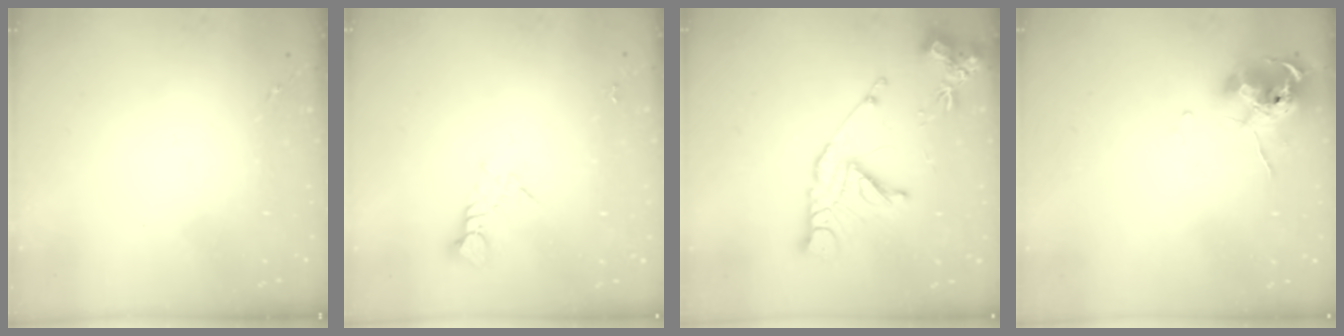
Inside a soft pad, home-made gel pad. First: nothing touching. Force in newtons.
{"total": 3.5, "press": 3.5, "slide": 0.3}
{"total": 15.4, "press": 15.3, "slide": 1.8}
{"total": 10.4, "press": 10.3, "slide": 1.2}